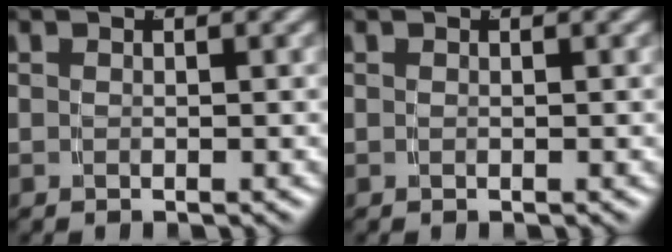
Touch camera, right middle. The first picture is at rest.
{"total": 0.0}